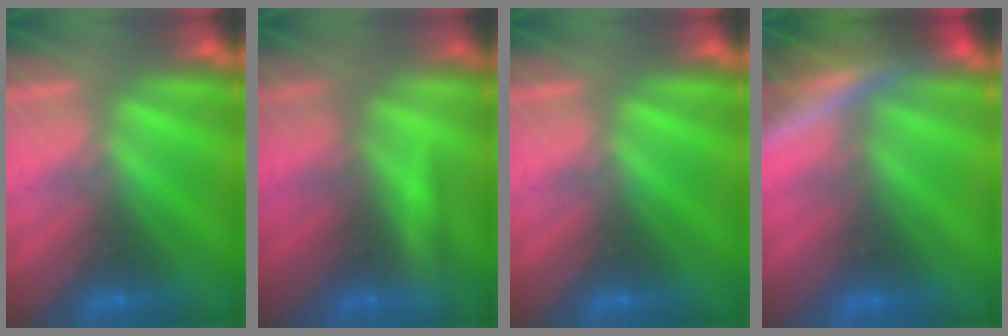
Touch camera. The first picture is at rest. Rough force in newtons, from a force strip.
{"total": 2.1}
{"total": 0.0}
{"total": 8.2}